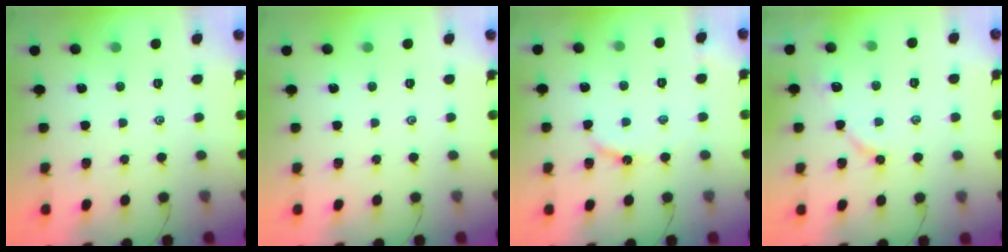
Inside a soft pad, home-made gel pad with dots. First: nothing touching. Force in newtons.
{"total": 0.0}
{"total": 6.2, "press": 6.2, "slide": 0.6}
{"total": 4.6, "press": 4.6, "slide": 0.5}